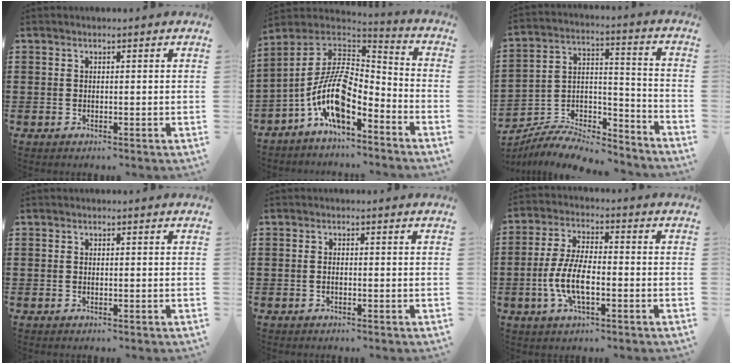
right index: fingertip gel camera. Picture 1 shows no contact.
{"total": 12.5, "force": [-5.6, 5.0, 10.0], "torque": [-0.227, -0.006, -0.119]}
{"total": 7.7, "force": [-7.3, 1.8, 1.7], "torque": [-0.027, 0.015, -0.144]}
{"total": 0.0}
{"total": 0.8, "force": [-0.3, 0.3, 0.7], "torque": [-0.014, -0.004, -0.004]}
{"total": 8.1, "force": [-2.2, 3.2, 7.1], "torque": [-0.166, -0.009, -0.048]}